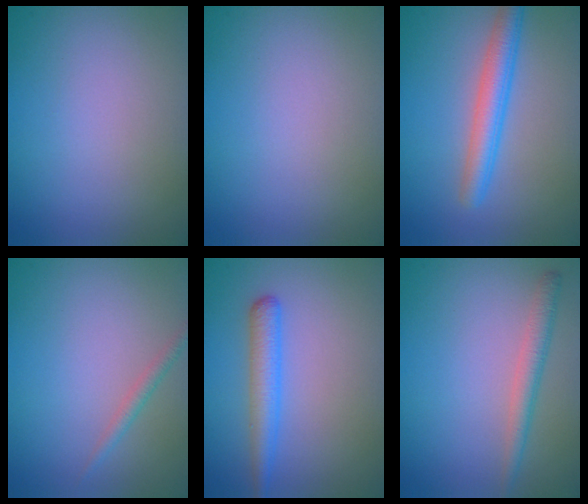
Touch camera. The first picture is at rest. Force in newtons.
{"total": 0.0}
{"total": 3.7, "press": 3.7, "slide": 0.1}
{"total": 1.1, "press": 1.1, "slide": 0.1}
{"total": 2.9, "press": 2.9, "slide": 0.1}
{"total": 2.1, "press": 2.1, "slide": 0.1}